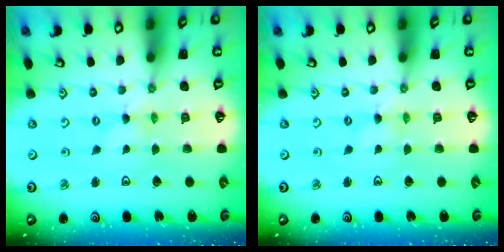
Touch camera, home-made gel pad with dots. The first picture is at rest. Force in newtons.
{"total": 0.0}